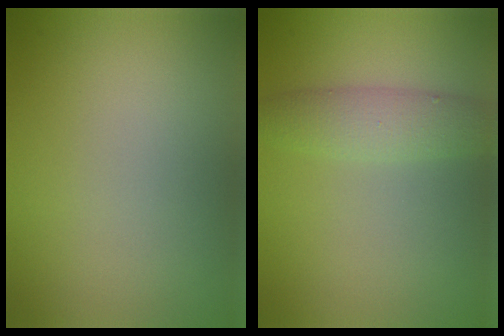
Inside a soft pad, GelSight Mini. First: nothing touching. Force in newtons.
{"total": 2.9, "press": 2.9, "slide": 0.0}